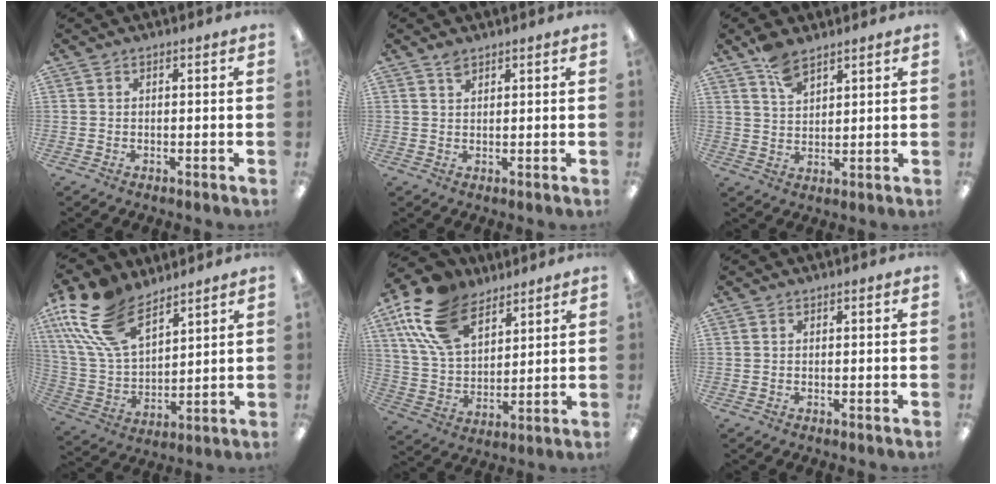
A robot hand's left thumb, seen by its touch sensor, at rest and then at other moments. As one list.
[{"total": 1.8, "force": [1.5, 0.7, 0.7], "torque": [-0.017, -0.002, 0.029]}, {"total": 6.1, "force": [4.6, 2.8, 2.9], "torque": [-0.052, -0.018, 0.084]}, {"total": 19.5, "force": [11.9, 10.1, 11.7], "torque": [-0.279, -0.047, 0.219]}, {"total": 18.1, "force": [11.5, 10.0, 9.7], "torque": [-0.217, -0.039, 0.215]}, {"total": 0.0}]